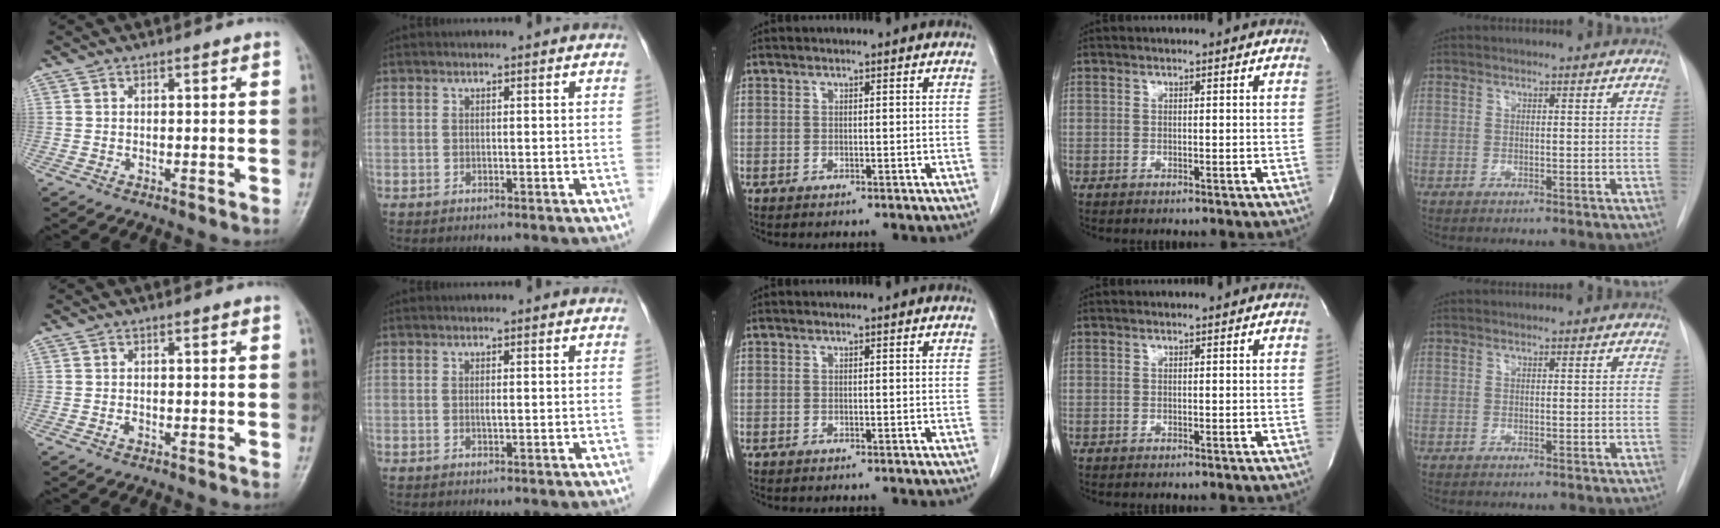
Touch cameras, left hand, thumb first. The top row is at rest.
{"thumb": {"total": 0.8, "force": [-0.3, 0.5, 0.5], "torque": [-0.009, 0.004, -0.005]}, "index": {"total": 0.6, "force": [0.2, 0.0, 0.6], "torque": [-0.015, -0.002, 0.002]}}